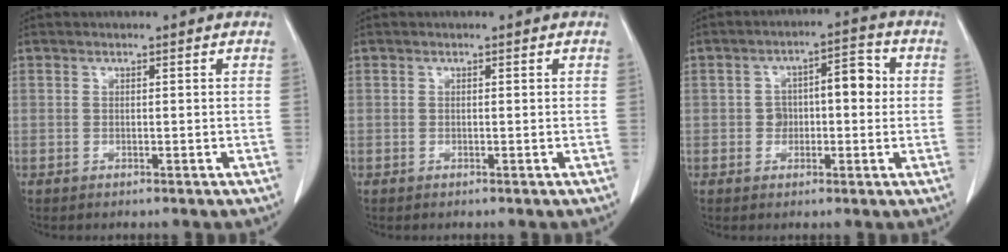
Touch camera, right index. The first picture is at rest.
{"total": 0.0}
{"total": 6.5, "force": [0.4, 3.4, 5.5], "torque": [-0.082, 0.037, 0.007]}